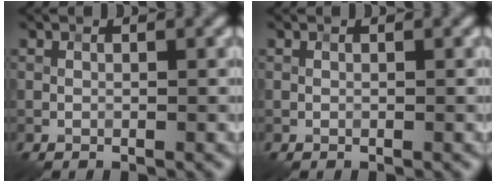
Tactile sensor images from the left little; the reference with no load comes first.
{"total": 0.0}